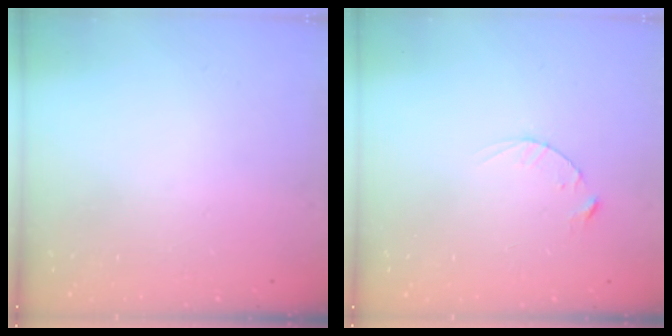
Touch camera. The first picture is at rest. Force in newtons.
{"total": 2.5, "press": 2.5, "slide": 0.4}